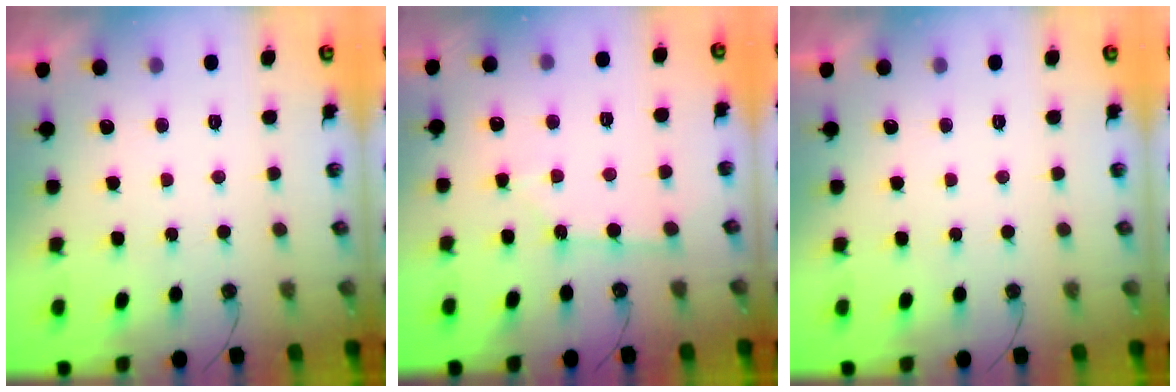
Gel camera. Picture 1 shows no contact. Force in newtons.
{"total": 2.1, "press": 2.1, "slide": 0.3}
{"total": 0.0}